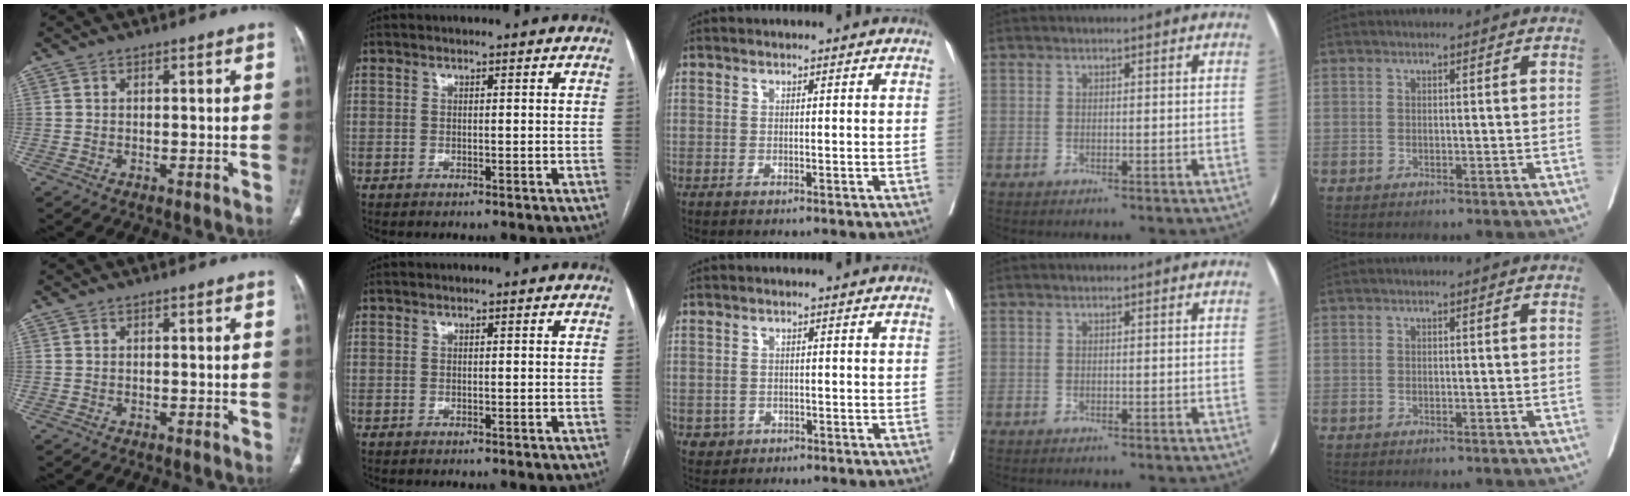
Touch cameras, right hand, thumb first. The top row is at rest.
{"middle": {"total": 1.8, "force": [-0.7, 1.7, 0.2], "torque": [0.003, 0.007, -0.008]}}